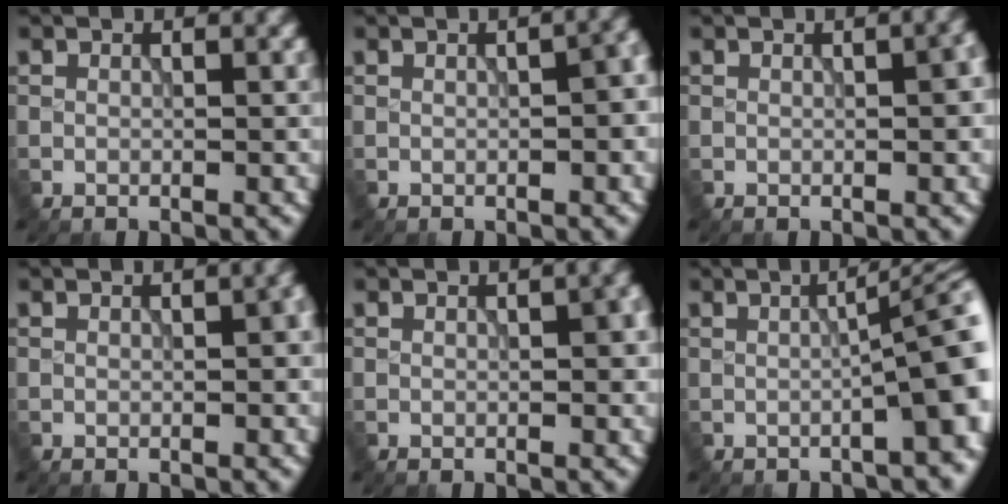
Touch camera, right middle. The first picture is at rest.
{"total": 4.6, "force": [-0.3, 2.1, 4.1], "torque": [-0.028, 0.003, 0.003]}
{"total": 2.7, "force": [0.0, 0.9, 2.6], "torque": [-0.023, 0.003, 0.008]}
{"total": 1.8, "force": [0.0, 0.8, 1.7], "torque": [-0.019, 0.000, 0.006]}
{"total": 2.3, "force": [0.1, 0.8, 2.1], "torque": [-0.027, 0.000, 0.006]}
{"total": 8.5, "force": [-0.7, 2.4, 8.2], "torque": [-0.075, 0.007, -0.008]}